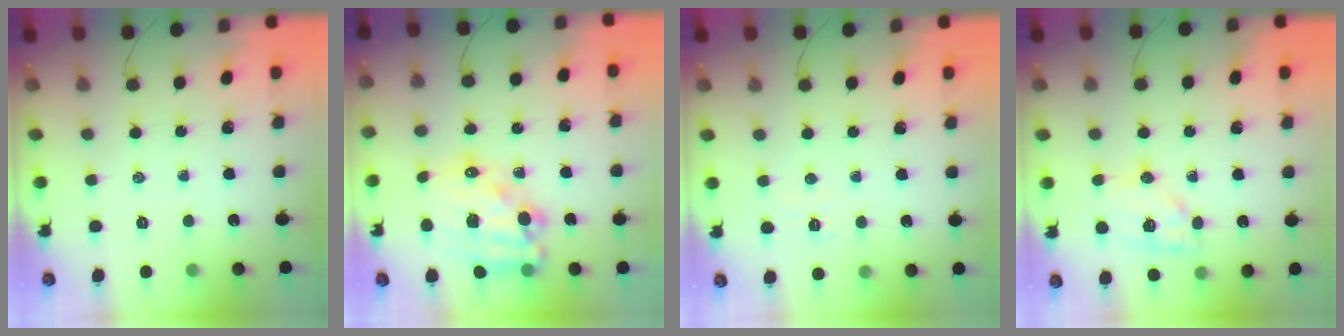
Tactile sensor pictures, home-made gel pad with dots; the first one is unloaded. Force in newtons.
{"total": 16.7, "press": 16.2, "slide": 3.7}
{"total": 2.3, "press": 2.2, "slide": 0.7}
{"total": 11.4, "press": 11.3, "slide": 1.5}